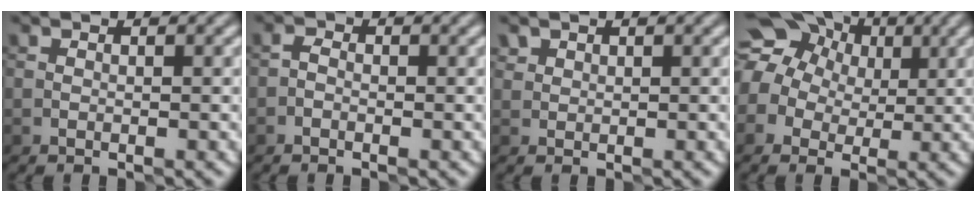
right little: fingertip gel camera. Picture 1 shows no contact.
{"total": 0.8, "force": [-0.5, 0.5, 0.5], "torque": [-0.008, 0.004, -0.012]}
{"total": 1.0, "force": [0.7, 0.7, 0.0], "torque": [0.003, 0.000, 0.010]}
{"total": 13.2, "force": [4.5, 11.0, 5.7], "torque": [-0.127, 0.041, 0.059]}